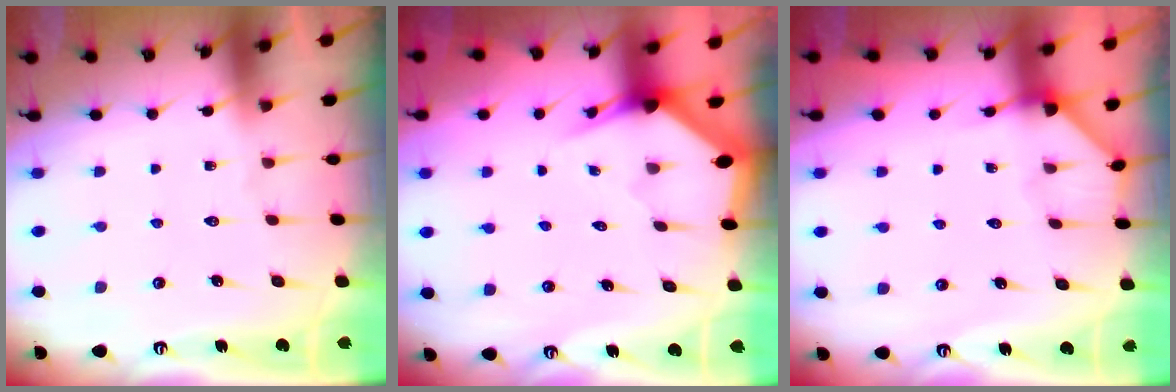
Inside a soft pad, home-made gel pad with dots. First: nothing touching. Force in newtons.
{"total": 3.0, "press": 3.0, "slide": 0.2}
{"total": 2.5, "press": 2.5, "slide": 0.2}